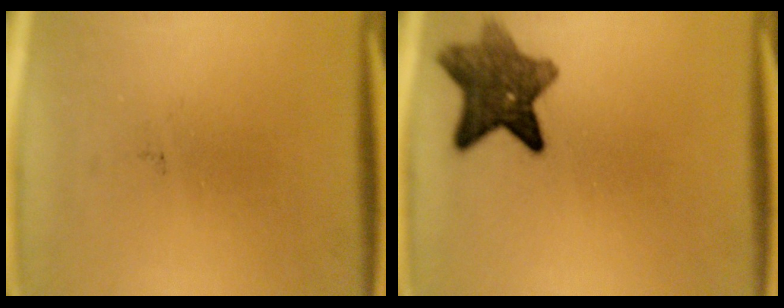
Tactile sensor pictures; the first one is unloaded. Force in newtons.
{"total": 8.6}